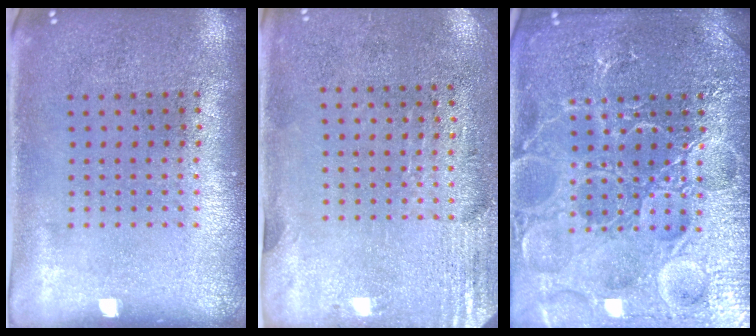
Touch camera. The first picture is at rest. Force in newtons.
{"total": 2.8, "press": 2.5, "slide": 1.4}
{"total": 7.4, "press": 7.3, "slide": 1.0}